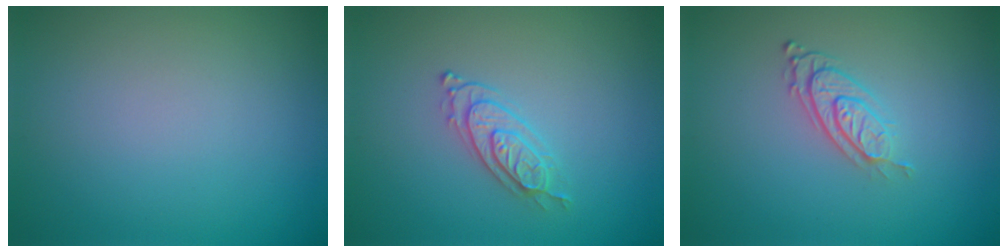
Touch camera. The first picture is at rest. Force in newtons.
{"total": 2.2, "press": 2.0, "slide": 0.7}
{"total": 2.9, "press": 1.9, "slide": 2.1}